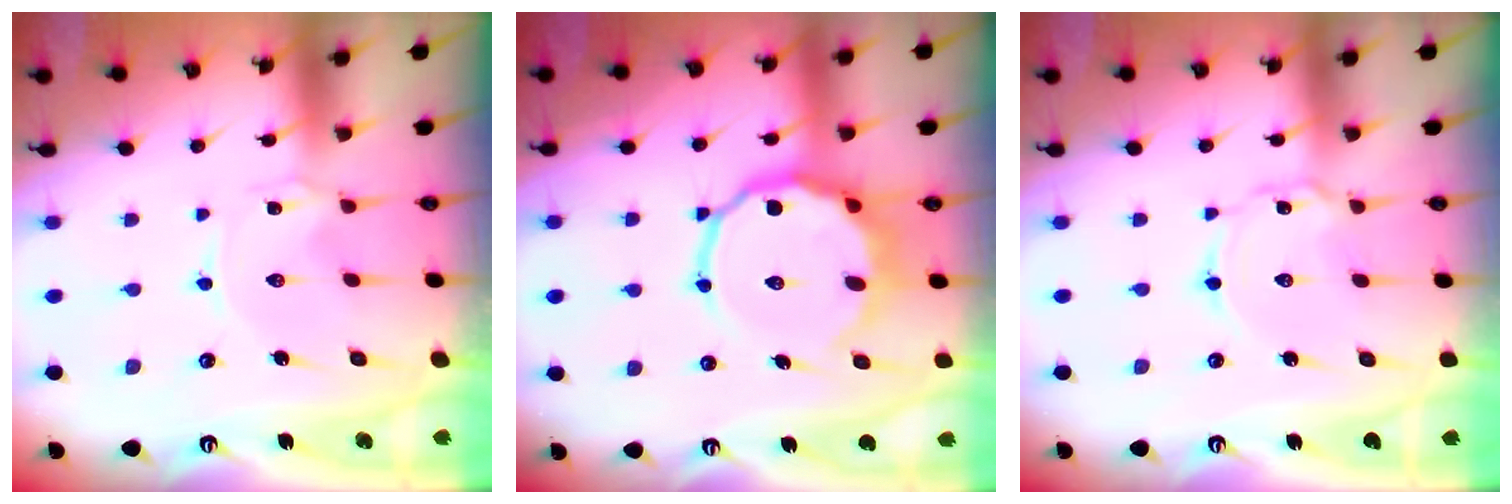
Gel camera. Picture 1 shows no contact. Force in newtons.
{"total": 12.1, "press": 11.7, "slide": 3.0}
{"total": 2.8, "press": 2.8, "slide": 0.3}